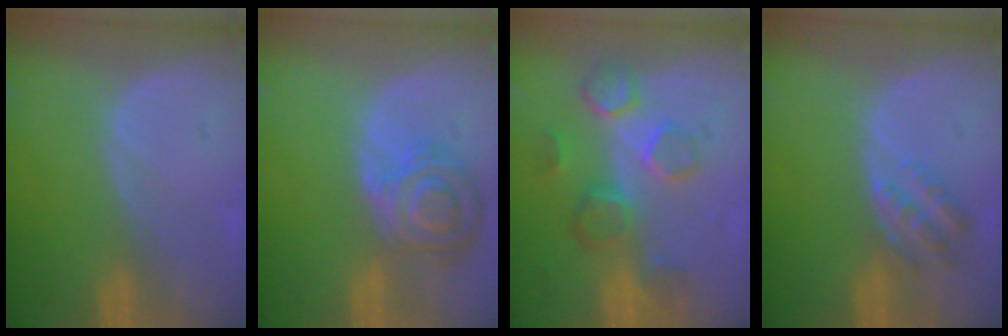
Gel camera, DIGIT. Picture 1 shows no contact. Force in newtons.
{"total": 8.4, "press": 7.4, "slide": 3.9}
{"total": 8.4, "press": 7.7, "slide": 3.5}
{"total": 4.6, "press": 4.0, "slide": 2.3}